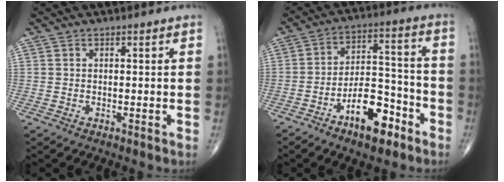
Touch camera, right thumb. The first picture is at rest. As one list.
[{"total": 12.5, "force": [-7.0, 5.6, 8.7], "torque": [-0.123, 0.056, -0.116]}]